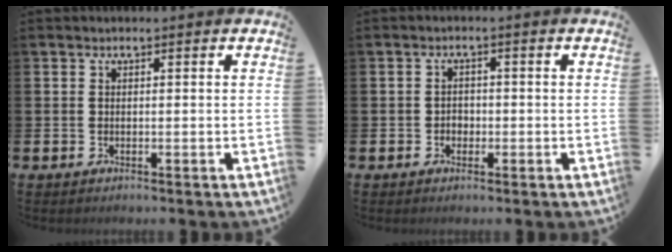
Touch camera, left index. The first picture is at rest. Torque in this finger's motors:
{"motor_torque": [-0.23, 0.13, -0.07, -0.01]}